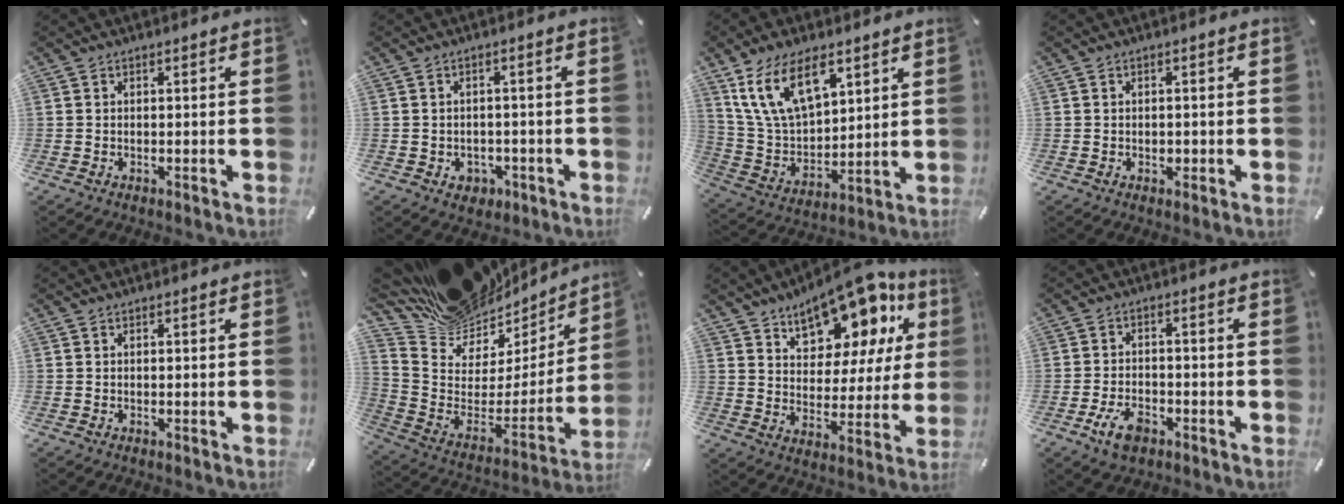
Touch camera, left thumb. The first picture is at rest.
{"total": 3.5, "force": [-1.0, 3.1, 1.2], "torque": [-0.013, 0.001, -0.019]}
{"total": 15.9, "force": [9.2, 8.9, 9.4], "torque": [-0.222, -0.032, 0.169]}
{"total": 1.3, "force": [-0.3, 1.1, 0.6], "torque": [-0.013, 0.003, -0.006]}
{"total": 0.0}
{"total": 16.4, "force": [14.0, 8.3, 2.0], "torque": [-0.051, -0.127, 0.254]}
{"total": 15.6, "force": [11.9, 8.0, 6.3], "torque": [-0.093, -0.096, 0.206]}
{"total": 6.4, "force": [-3.3, 3.7, 4.0], "torque": [-0.086, 0.013, -0.062]}